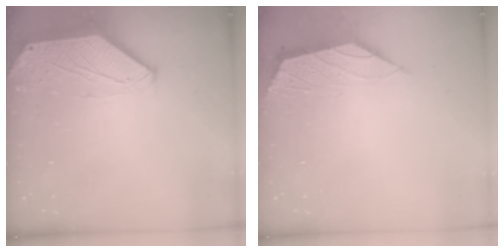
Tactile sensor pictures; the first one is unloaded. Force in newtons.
{"total": 1.6, "press": 1.5, "slide": 0.5}